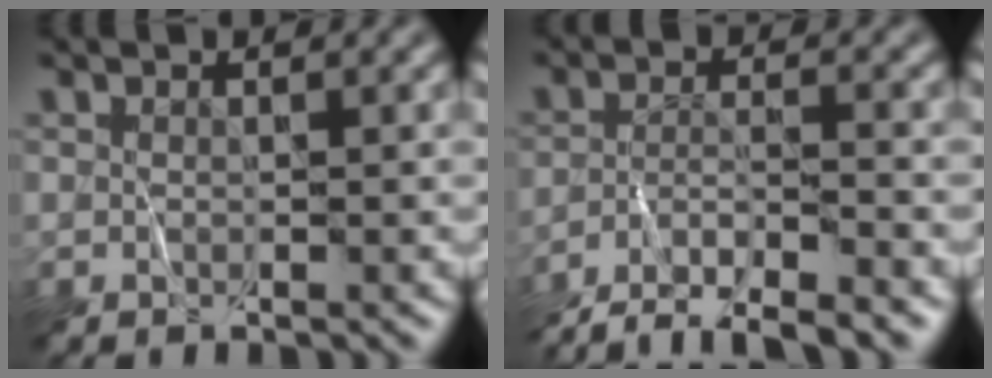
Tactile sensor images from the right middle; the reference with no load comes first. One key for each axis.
{"total": 6.8, "fx": -5.8, "fy": 1.0, "fz": 3.4, "tx": -0.047, "ty": -0.005, "tz": -0.099}